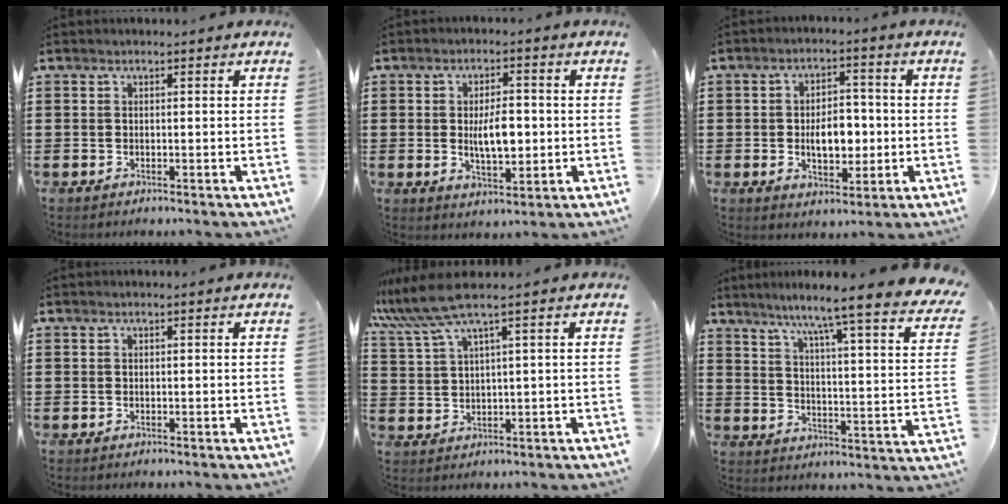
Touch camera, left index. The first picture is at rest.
{"total": 6.5, "force": [-0.1, 2.8, 5.8], "torque": [-0.099, -0.003, -0.008]}
{"total": 7.1, "force": [-1.1, 4.2, 5.6], "torque": [-0.087, 0.005, -0.023]}
{"total": 0.0}
{"total": 5.8, "force": [3.7, 0.2, 4.4], "torque": [-0.105, -0.008, 0.063]}
{"total": 6.7, "force": [5.5, -1.3, 3.6], "torque": [-0.087, -0.056, 0.080]}